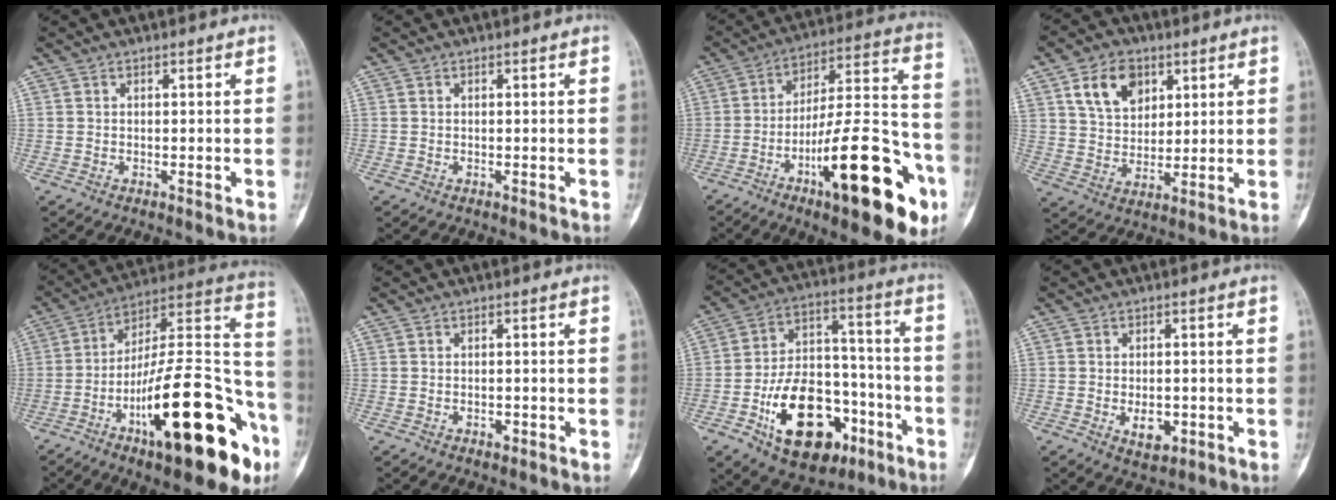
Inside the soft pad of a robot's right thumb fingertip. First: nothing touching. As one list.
[{"total": 0.0}, {"total": 26.6, "force": [-11.2, 7.9, 22.8], "torque": [-0.303, 0.063, -0.163]}, {"total": 10.6, "force": [4.9, 7.5, 5.7], "torque": [-0.071, -0.020, 0.093]}, {"total": 29.9, "force": [-12.5, 9.6, 25.5], "torque": [-0.333, 0.067, -0.188]}, {"total": 1.2, "force": [-0.6, 0.7, 0.8], "torque": [-0.009, 0.003, -0.008]}, {"total": 22.1, "force": [-9.7, 13.2, 14.9], "torque": [-0.213, 0.070, -0.143]}, {"total": 4.7, "force": [-1.3, 2.8, 3.6], "torque": [-0.042, -0.001, -0.011]}]